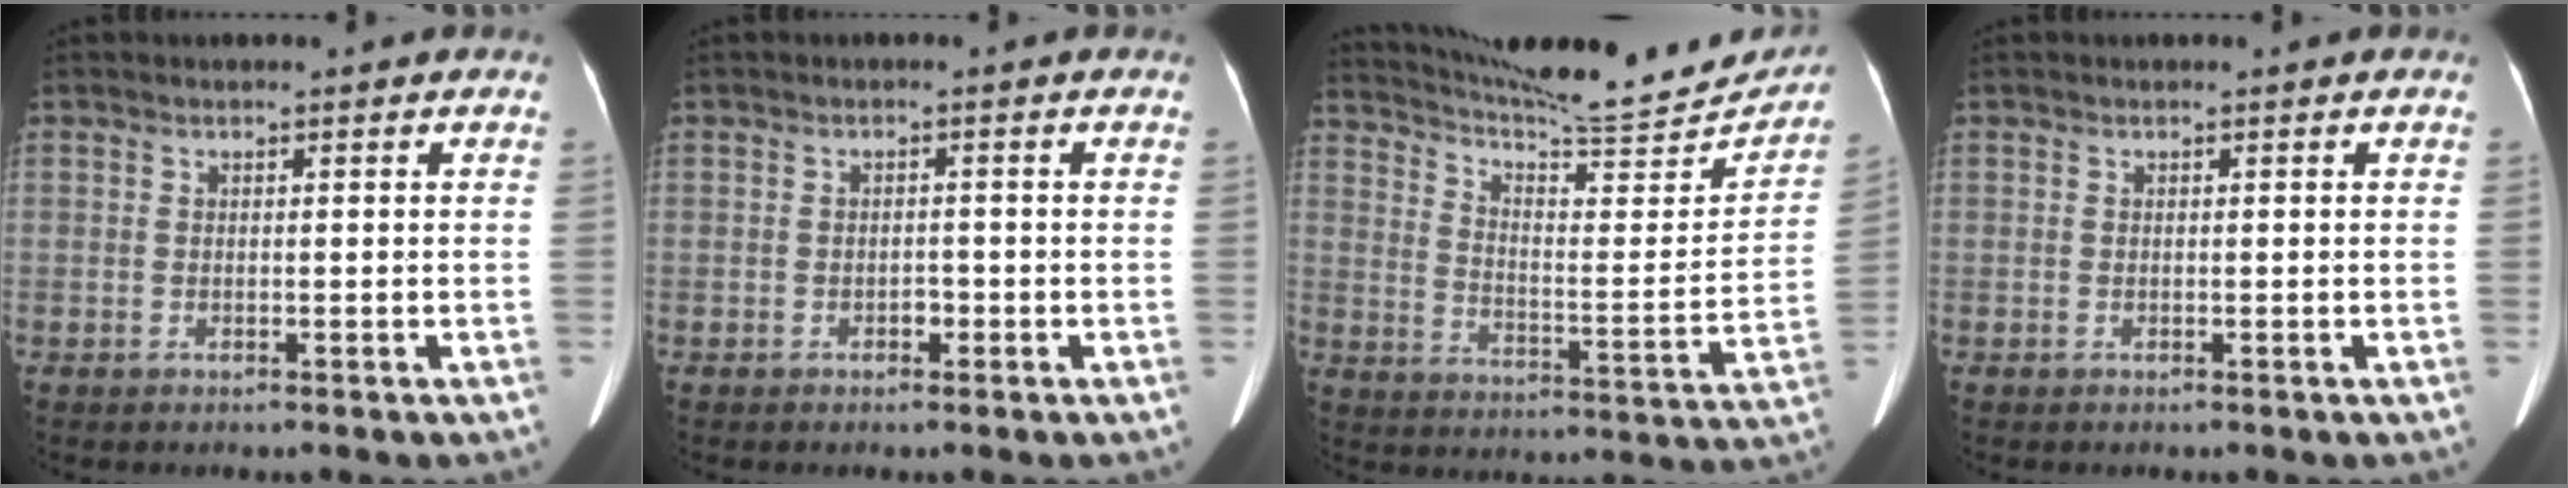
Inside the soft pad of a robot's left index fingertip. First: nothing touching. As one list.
[{"total": 1.2, "force": [-0.6, 0.7, 0.7], "torque": [-0.009, 0.004, -0.009]}, {"total": 22.5, "force": [21.1, 2.1, 7.4], "torque": [-0.118, -0.049, 0.291]}, {"total": 0.0}]